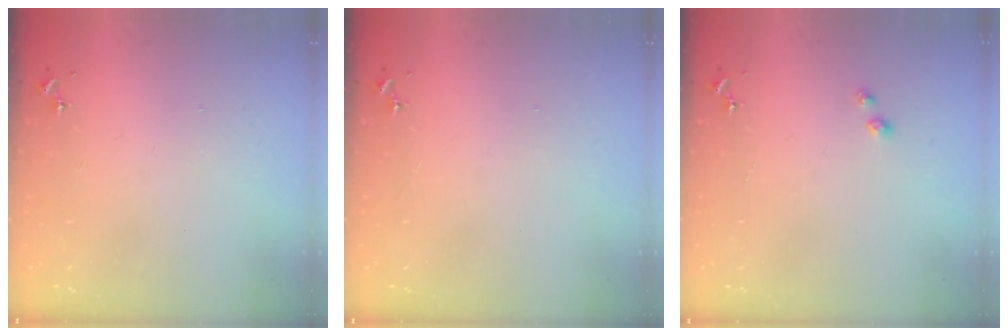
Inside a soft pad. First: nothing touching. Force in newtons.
{"total": 0.0}
{"total": 2.3, "press": 2.3, "slide": 0.3}